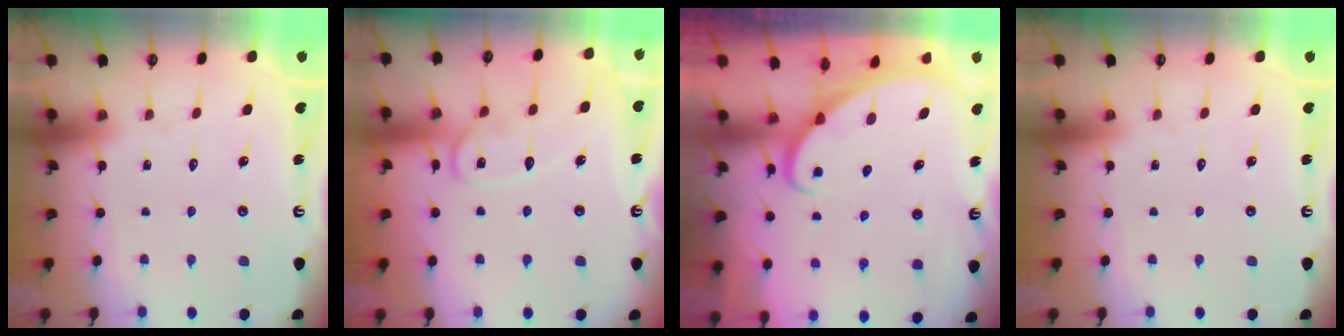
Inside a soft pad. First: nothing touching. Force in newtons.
{"total": 12.1, "press": 12.0, "slide": 1.2}
{"total": 2.3, "press": 2.3, "slide": 0.3}
{"total": 0.0}